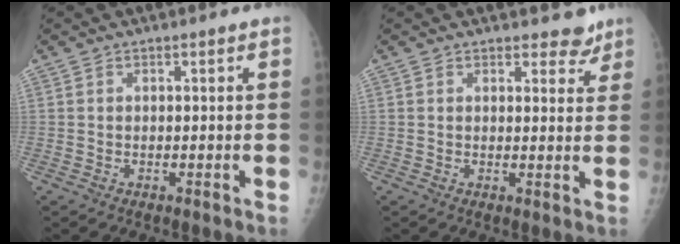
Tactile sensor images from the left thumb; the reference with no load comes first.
{"total": 3.7, "force": [3.1, 1.8, 0.7], "torque": [0.016, -0.022, 0.034]}